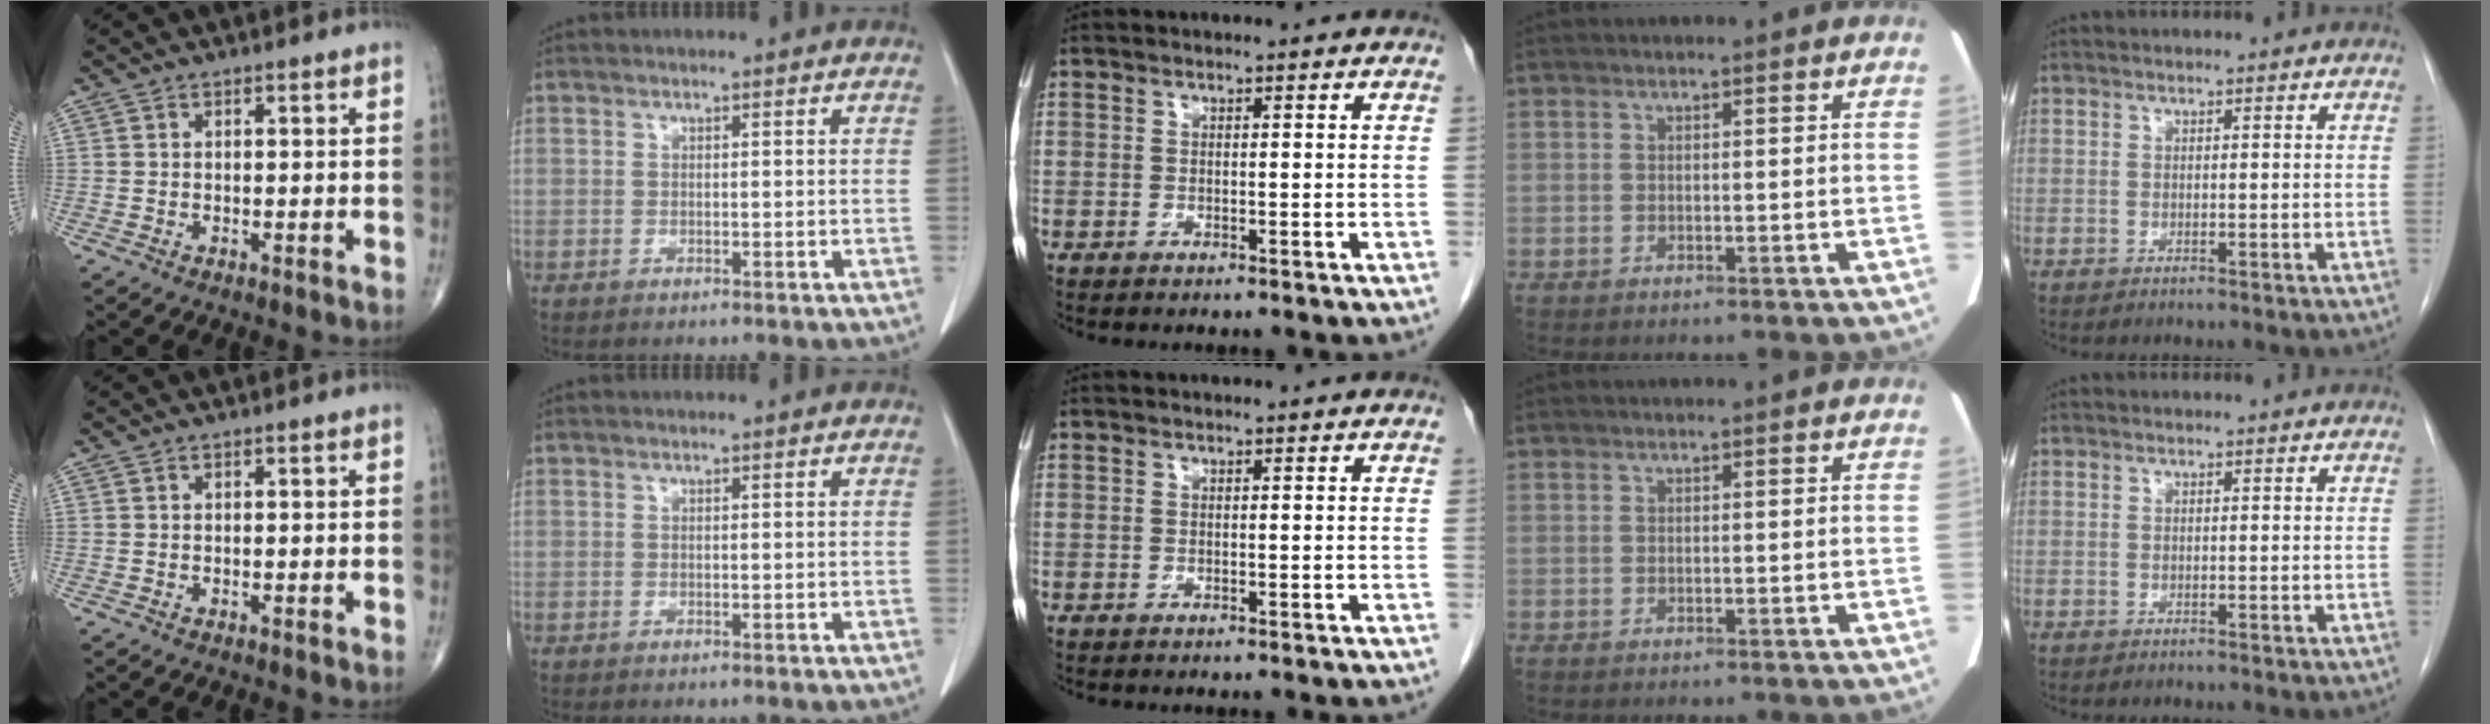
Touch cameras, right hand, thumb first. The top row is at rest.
{}